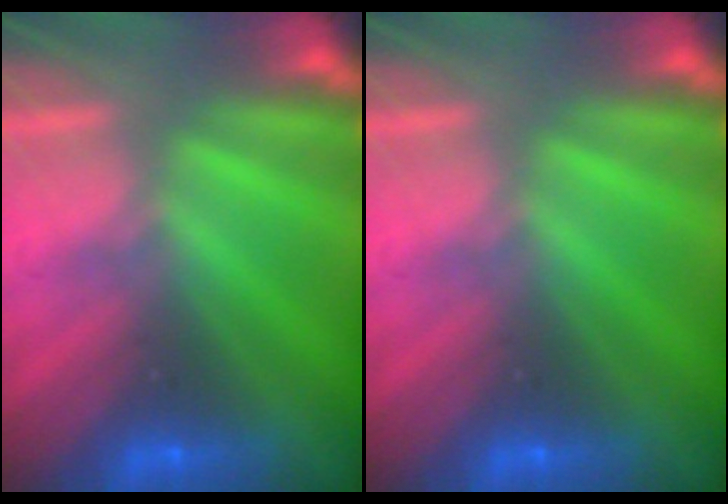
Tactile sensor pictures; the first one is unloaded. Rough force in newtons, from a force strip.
{"total": 0.0}